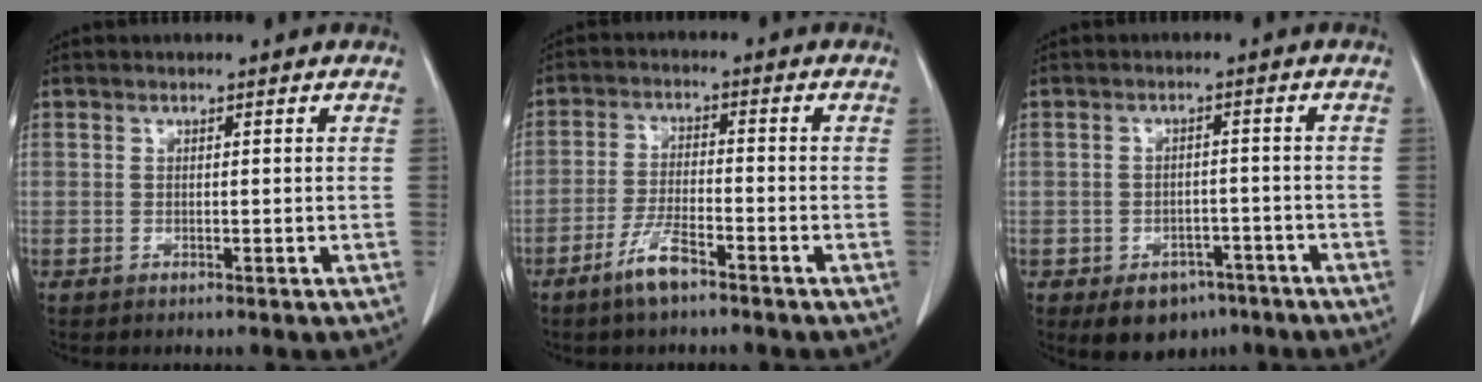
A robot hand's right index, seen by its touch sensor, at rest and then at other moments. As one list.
[{"total": 5.4, "force": [-3.7, 0.9, 3.8], "torque": [-0.078, -0.003, -0.069]}, {"total": 6.8, "force": [-4.3, 4.5, 2.7], "torque": [-0.031, 0.007, -0.054]}]